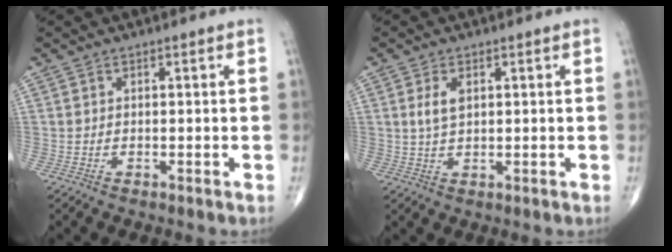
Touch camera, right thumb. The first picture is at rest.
{"total": 3.5, "force": [1.0, 1.8, 2.8], "torque": [-0.056, -0.002, 0.022]}